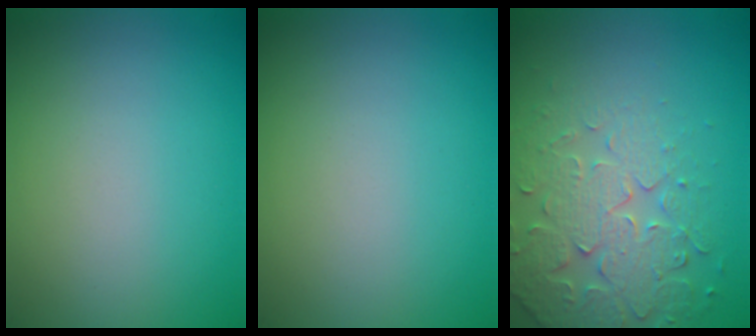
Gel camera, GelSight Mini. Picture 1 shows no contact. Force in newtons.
{"total": 0.0}
{"total": 4.5, "press": 4.4, "slide": 1.1}